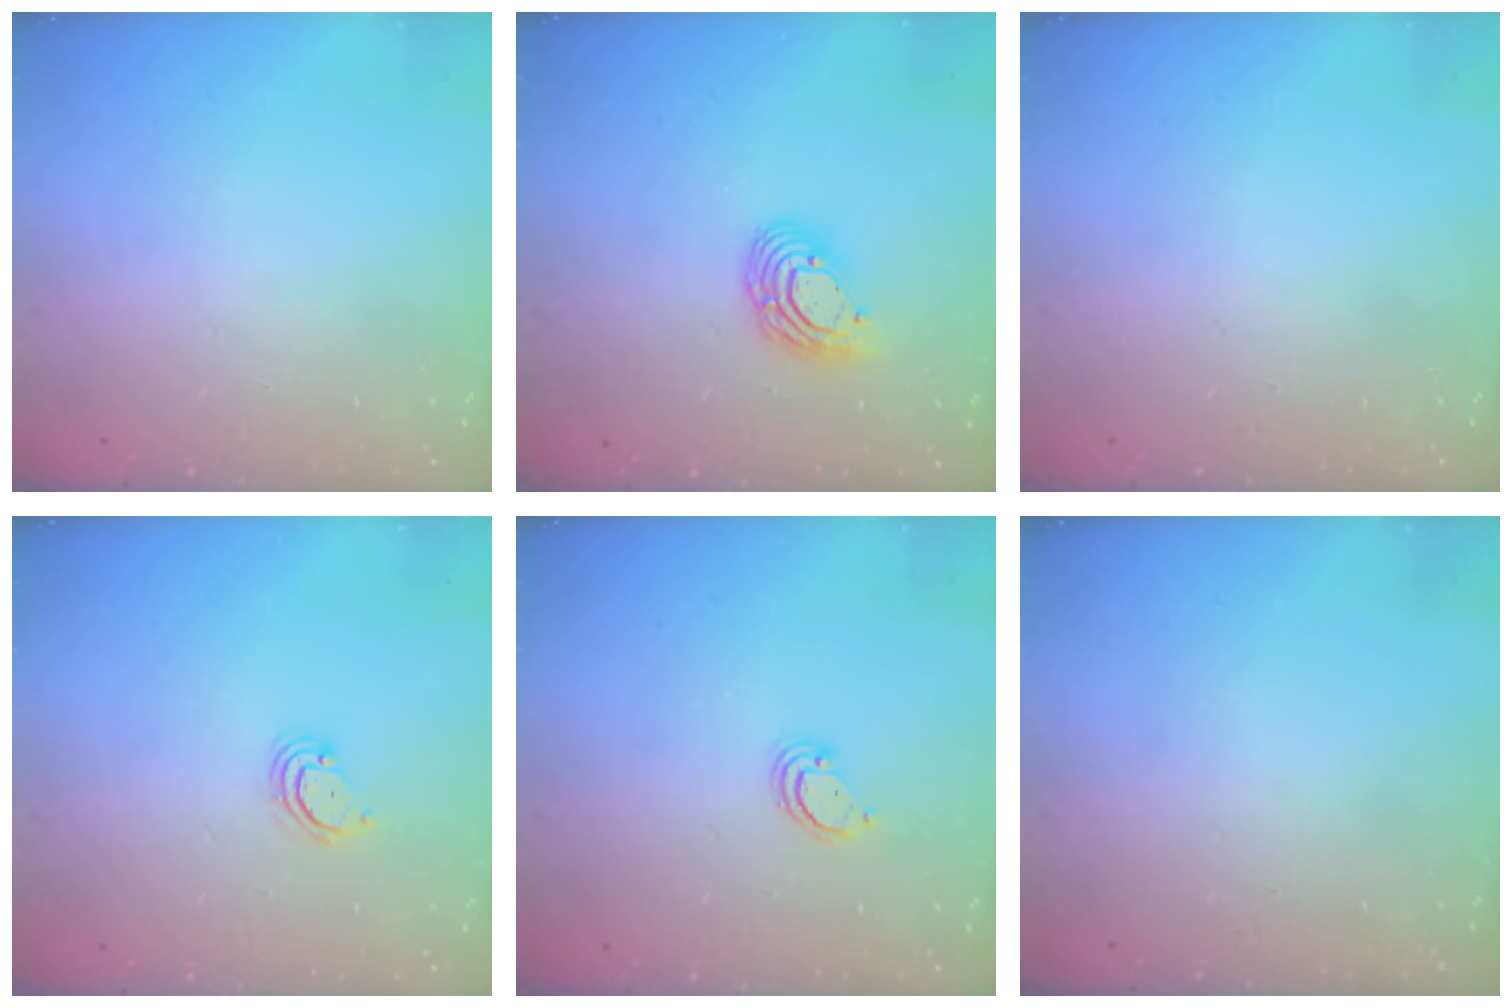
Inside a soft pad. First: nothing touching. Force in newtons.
{"total": 9.9, "press": 9.8, "slide": 0.7}
{"total": 0.0}
{"total": 2.9, "press": 2.8, "slide": 0.4}
{"total": 2.8, "press": 2.8, "slide": 0.2}
{"total": 0.0}